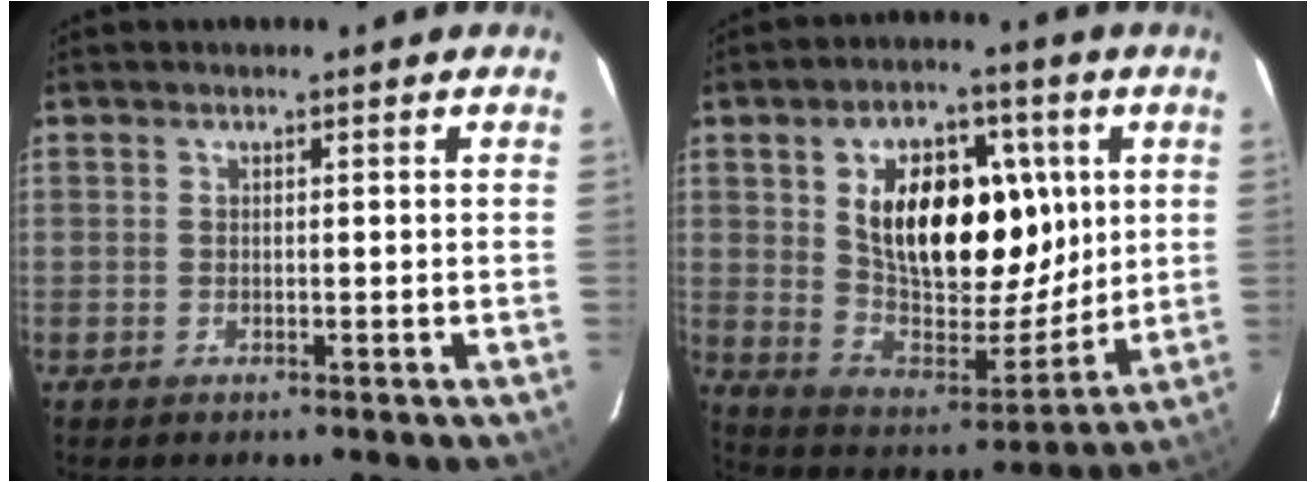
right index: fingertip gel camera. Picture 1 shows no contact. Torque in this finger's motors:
{"motor_torque": [1.36, 0.78, 1.06, 0.21]}